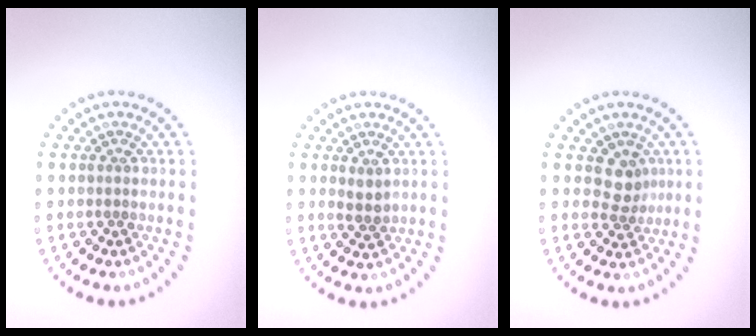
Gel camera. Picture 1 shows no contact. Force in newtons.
{"total": 1.2, "press": 1.1, "slide": 0.6}
{"total": 2.2, "press": 1.7, "slide": 1.4}